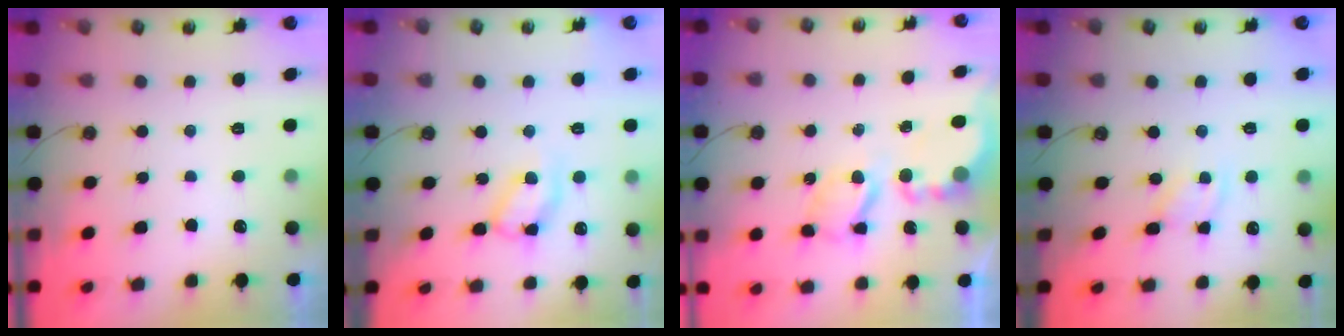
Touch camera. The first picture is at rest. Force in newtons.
{"total": 14.1, "press": 14.1, "slide": 0.9}
{"total": 6.8, "press": 6.8, "slide": 0.3}
{"total": 2.4, "press": 2.4, "slide": 0.2}